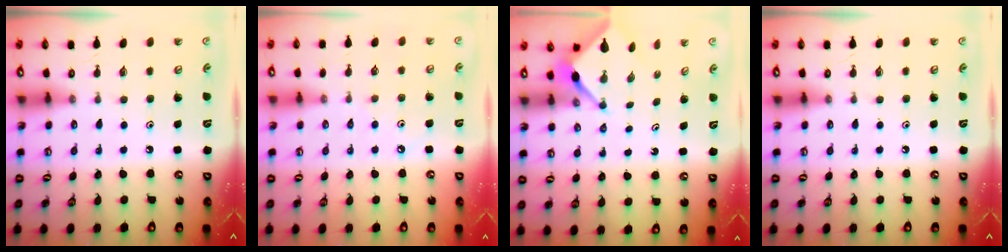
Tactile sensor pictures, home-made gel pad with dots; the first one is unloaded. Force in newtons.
{"total": 1.2, "press": 1.1, "slide": 0.4}
{"total": 3.0, "press": 3.0, "slide": 0.2}
{"total": 0.0}